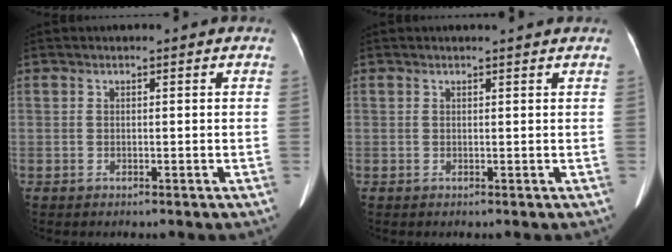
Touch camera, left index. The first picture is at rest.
{"total": 1.6, "force": [1.5, -0.3, 0.4], "torque": [-0.008, 0.001, 0.018]}